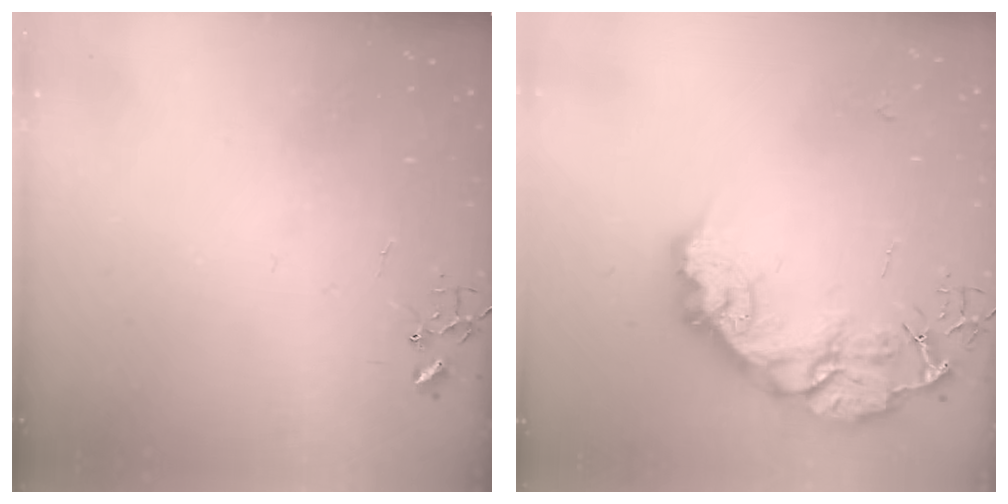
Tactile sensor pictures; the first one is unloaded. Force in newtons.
{"total": 25.5, "press": 25.4, "slide": 2.1}